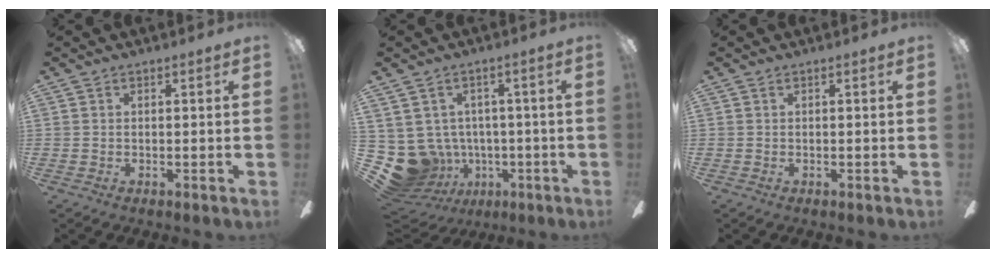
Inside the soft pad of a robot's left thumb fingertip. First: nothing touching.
{"total": 11.7, "force": [-2.2, 10.7, 4.2], "torque": [-0.138, 0.000, -0.026]}
{"total": 0.0}